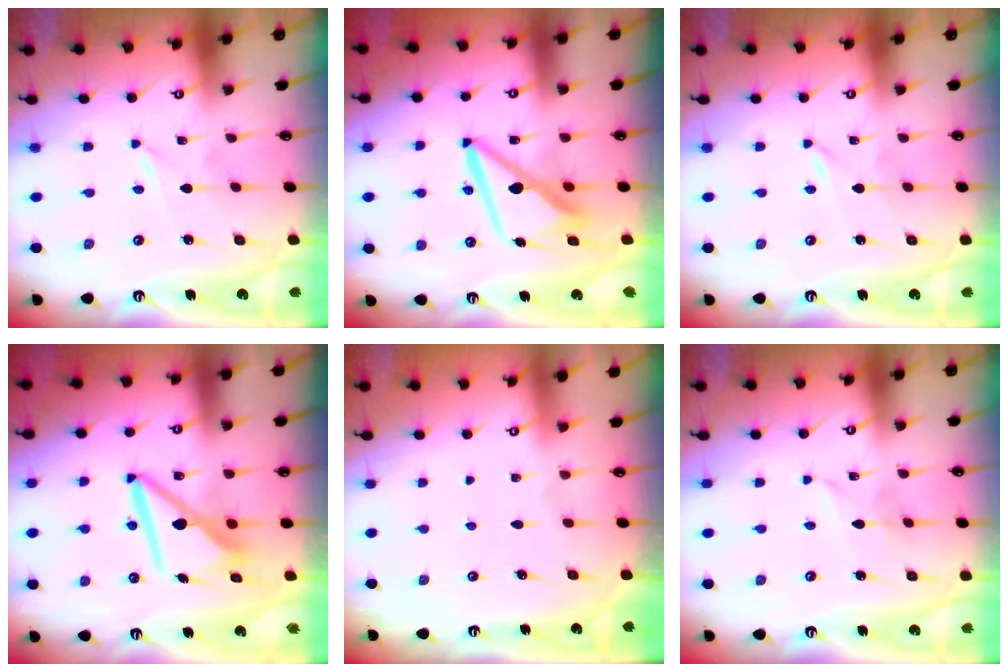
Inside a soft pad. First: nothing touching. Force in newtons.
{"total": 9.8, "press": 9.8, "slide": 0.4}
{"total": 0.0}
{"total": 9.7, "press": 9.7, "slide": 0.9}
{"total": 0.0}
{"total": 1.5, "press": 1.4, "slide": 0.2}